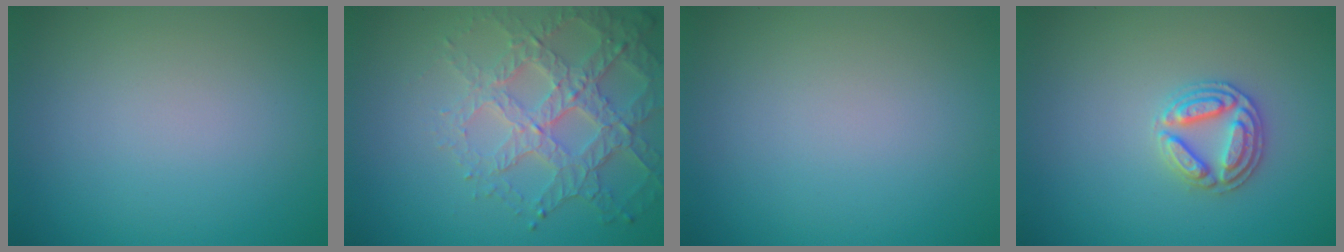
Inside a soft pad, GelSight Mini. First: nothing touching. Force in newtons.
{"total": 5.5, "press": 4.5, "slide": 3.2}
{"total": 0.0}
{"total": 2.8, "press": 2.8, "slide": 0.3}